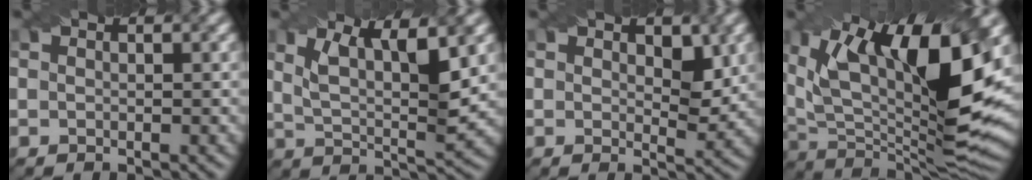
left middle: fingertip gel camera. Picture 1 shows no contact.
{"total": 6.4, "force": [2.9, 2.0, 5.3], "torque": [-0.100, -0.006, 0.053]}
{"total": 2.7, "force": [1.1, 1.5, 2.0], "torque": [-0.029, -0.010, 0.021]}
{"total": 16.2, "force": [6.0, 5.8, 13.9], "torque": [-0.245, 0.003, 0.106]}